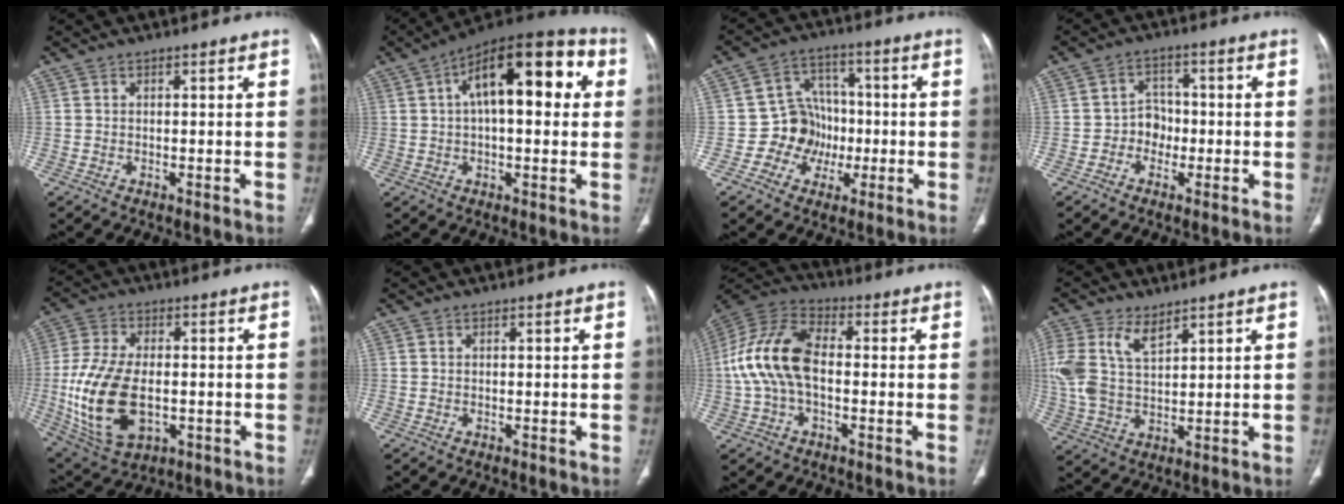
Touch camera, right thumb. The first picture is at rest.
{"total": 19.7, "force": [4.7, 8.7, 17.1], "torque": [-0.230, 0.034, 0.060]}
{"total": 9.0, "force": [-1.9, 8.3, 3.1], "torque": [0.005, 0.028, -0.036]}
{"total": 4.5, "force": [-1.3, 3.9, 1.8], "torque": [0.002, 0.017, -0.032]}
{"total": 17.2, "force": [-2.5, 9.9, 13.8], "torque": [-0.281, -0.004, -0.029]}
{"total": 0.0}
{"total": 14.6, "force": [-0.7, 8.5, 11.8], "torque": [-0.247, 0.036, -0.020]}
{"total": 10.6, "force": [5.3, 5.4, 7.4], "torque": [-0.170, -0.009, 0.115]}